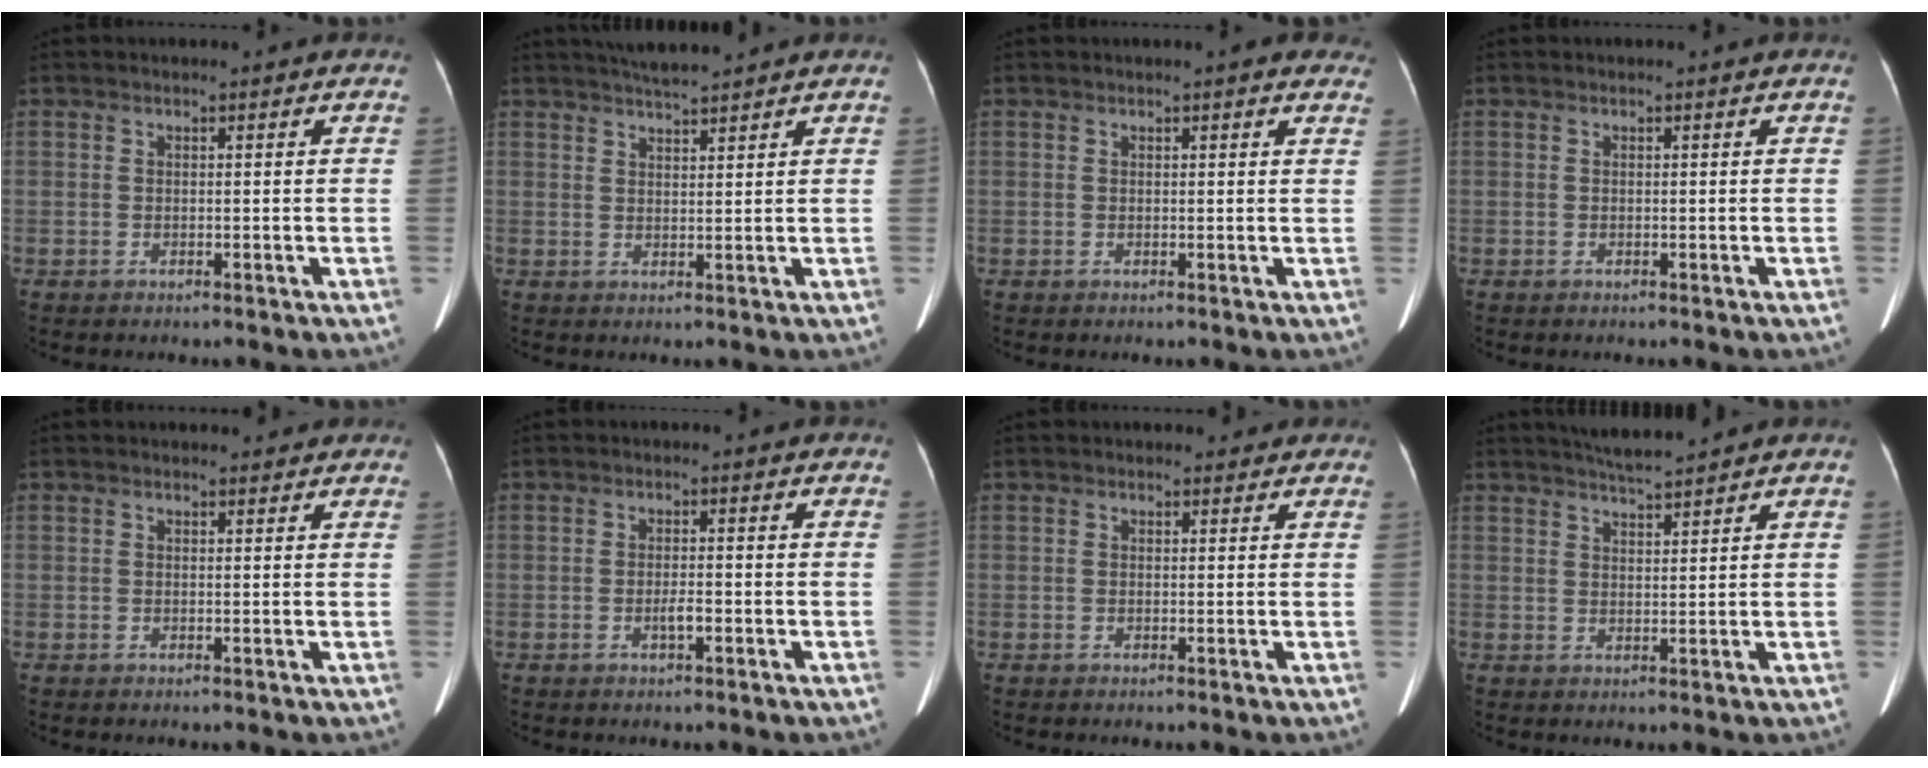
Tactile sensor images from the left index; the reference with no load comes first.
{"total": 5.1, "force": [4.7, -0.1, 2.0], "torque": [-0.034, 0.018, 0.080]}
{"total": 4.0, "force": [3.1, 0.9, 2.3], "torque": [-0.014, 0.007, 0.022]}
{"total": 0.0}
{"total": 2.9, "force": [2.7, 1.0, 0.7], "torque": [-0.005, 0.012, 0.025]}
{"total": 1.6, "force": [-0.7, 0.3, 1.4], "torque": [-0.027, 0.001, -0.012]}
{"total": 2.1, "force": [1.8, 1.1, 0.3], "torque": [0.003, 0.007, 0.013]}
{"total": 4.5, "force": [4.2, -0.5, 1.5], "torque": [-0.028, 0.011, 0.075]}